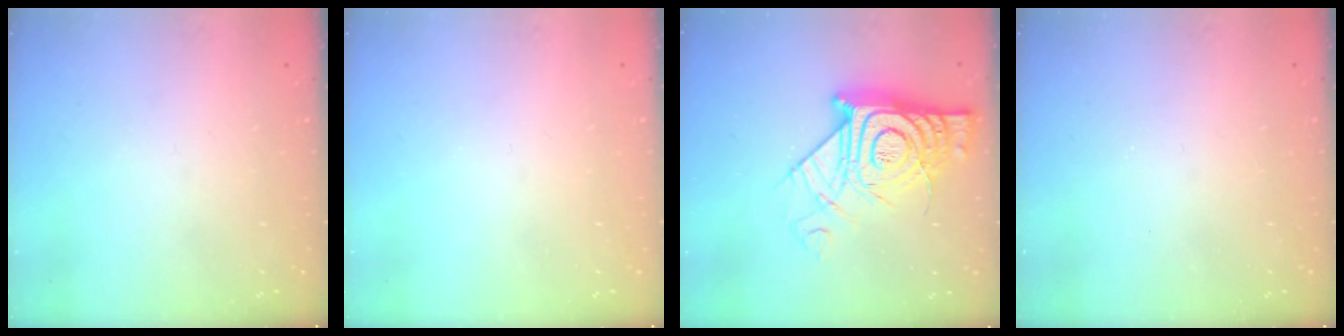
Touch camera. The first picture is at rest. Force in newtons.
{"total": 0.0}
{"total": 19.3, "press": 19.2, "slide": 1.7}
{"total": 1.6, "press": 1.6, "slide": 0.2}